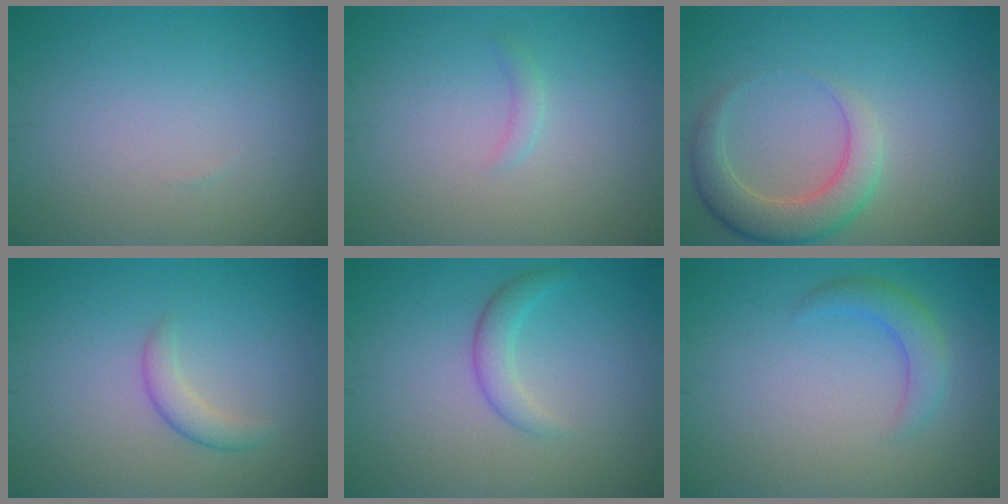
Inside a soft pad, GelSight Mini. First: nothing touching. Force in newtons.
{"total": 0.8, "press": 0.8, "slide": 0.1}
{"total": 4.5, "press": 4.5, "slide": 0.5}
{"total": 1.9, "press": 1.9, "slide": 0.0}
{"total": 2.1, "press": 2.1, "slide": 0.1}
{"total": 2.5, "press": 2.5, "slide": 0.2}